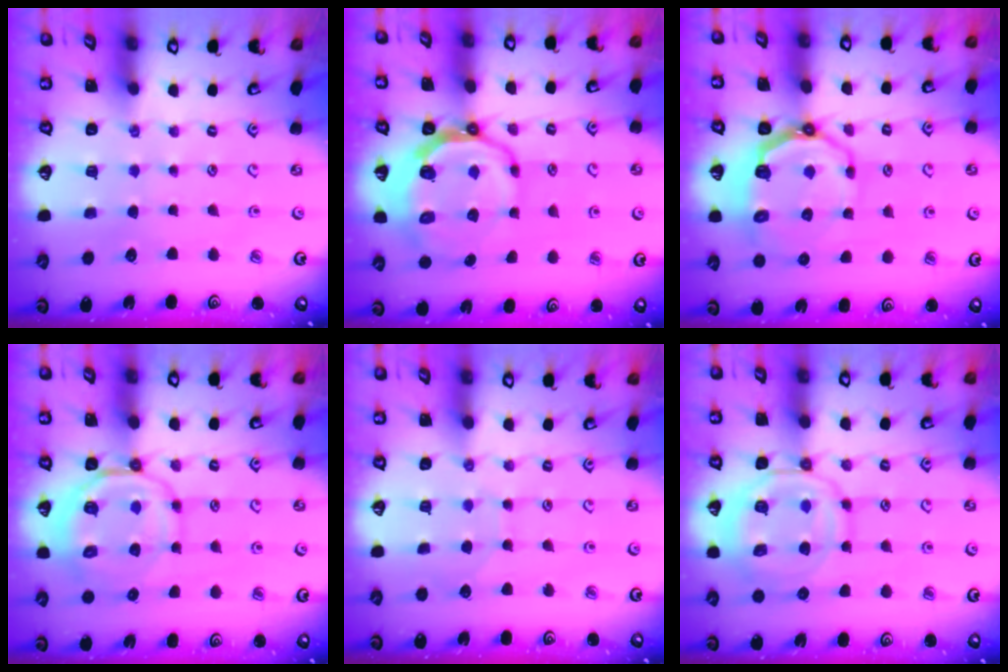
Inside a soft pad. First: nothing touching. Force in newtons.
{"total": 10.4, "press": 9.6, "slide": 3.9}
{"total": 8.6, "press": 7.5, "slide": 4.2}
{"total": 9.3, "press": 8.9, "slide": 2.4}
{"total": 4.2, "press": 4.2, "slide": 0.4}
{"total": 12.4, "press": 12.3, "slide": 1.5}